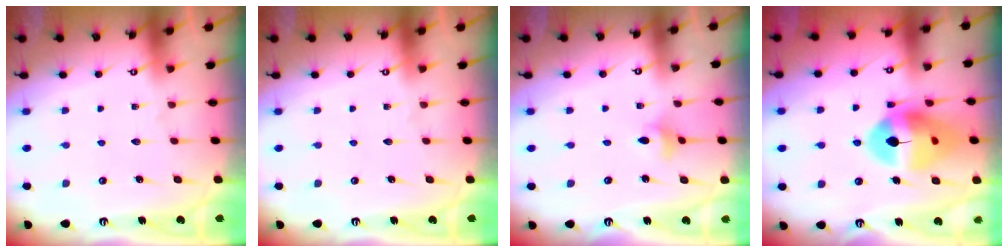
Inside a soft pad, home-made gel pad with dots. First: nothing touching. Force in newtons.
{"total": 0.0}
{"total": 2.4, "press": 2.4, "slide": 0.4}
{"total": 15.5, "press": 15.4, "slide": 1.8}